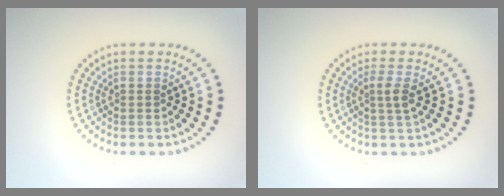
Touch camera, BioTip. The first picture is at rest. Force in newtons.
{"total": 1.5, "press": 1.0, "slide": 1.1}